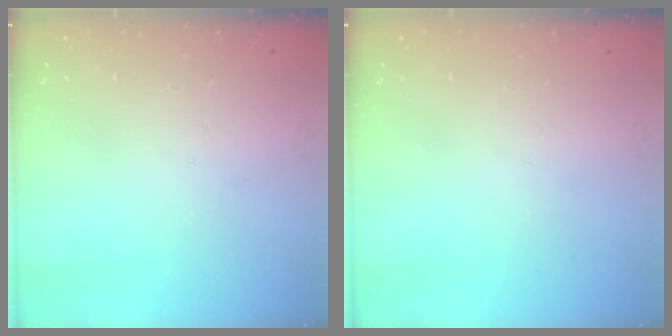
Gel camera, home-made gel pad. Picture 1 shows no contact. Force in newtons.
{"total": 0.0}